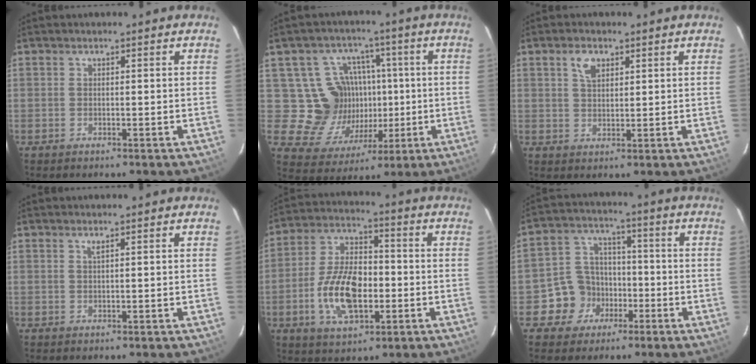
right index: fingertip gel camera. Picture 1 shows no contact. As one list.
[{"total": 12.8, "force": [0.6, 12.2, 3.8], "torque": [-0.092, 0.024, 0.023]}, {"total": 3.7, "force": [1.8, 2.1, 2.3], "torque": [-0.042, 0.009, 0.035]}, {"total": 0.7, "force": [0.4, -0.2, 0.5], "torque": [-0.011, 0.001, 0.006]}, {"total": 13.7, "force": [-3.4, 7.4, 11.0], "torque": [-0.220, 0.009, -0.056]}, {"total": 8.8, "force": [-3.8, 7.7, 1.9], "torque": [-0.060, 0.036, -0.059]}]